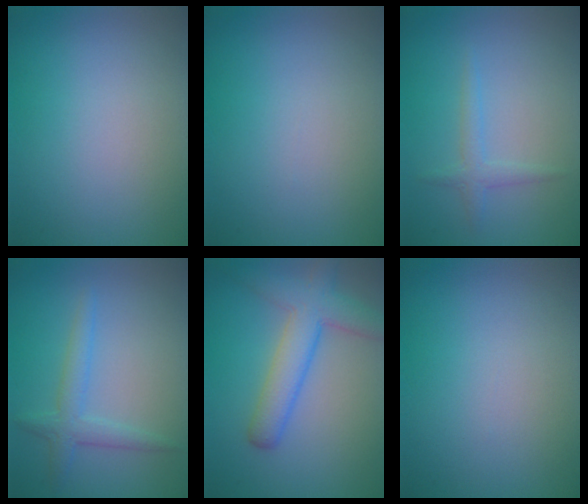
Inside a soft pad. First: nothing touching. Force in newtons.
{"total": 0.0}
{"total": 1.5, "press": 1.4, "slide": 0.2}
{"total": 2.3, "press": 2.3, "slide": 0.1}
{"total": 5.0, "press": 5.0, "slide": 0.2}
{"total": 0.0}